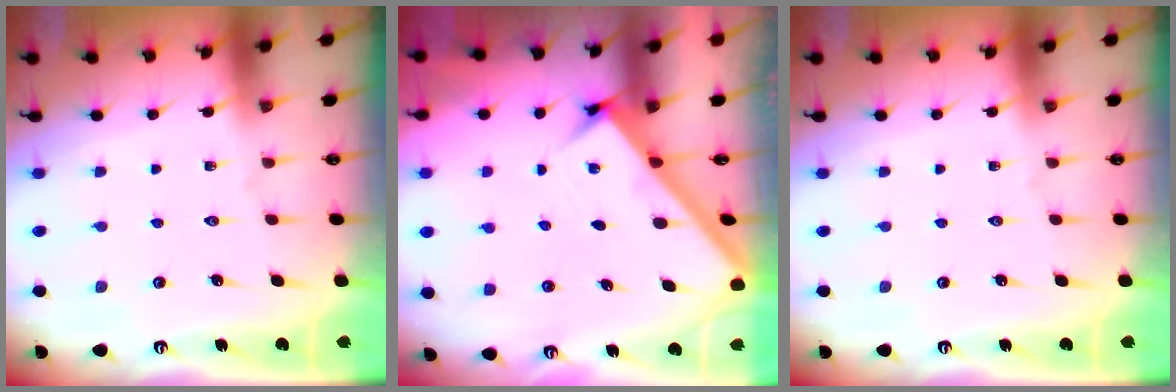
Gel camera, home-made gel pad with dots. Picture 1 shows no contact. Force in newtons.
{"total": 2.5, "press": 2.5, "slide": 0.3}
{"total": 0.0}